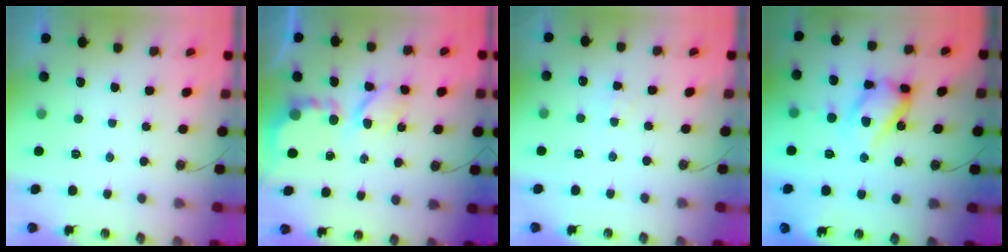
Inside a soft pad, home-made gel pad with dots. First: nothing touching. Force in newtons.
{"total": 5.5, "press": 5.5, "slide": 0.6}
{"total": 3.0, "press": 2.9, "slide": 0.5}
{"total": 16.3, "press": 16.2, "slide": 1.4}